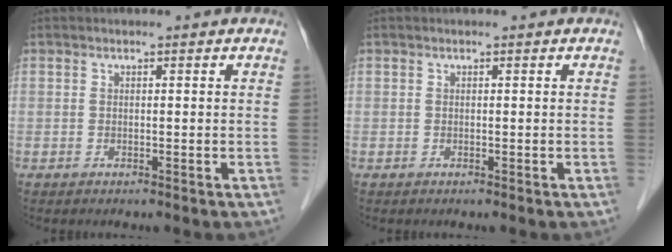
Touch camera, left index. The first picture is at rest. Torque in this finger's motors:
{"motor_torque": [0.02, 0.01, -0.01, 0.00]}